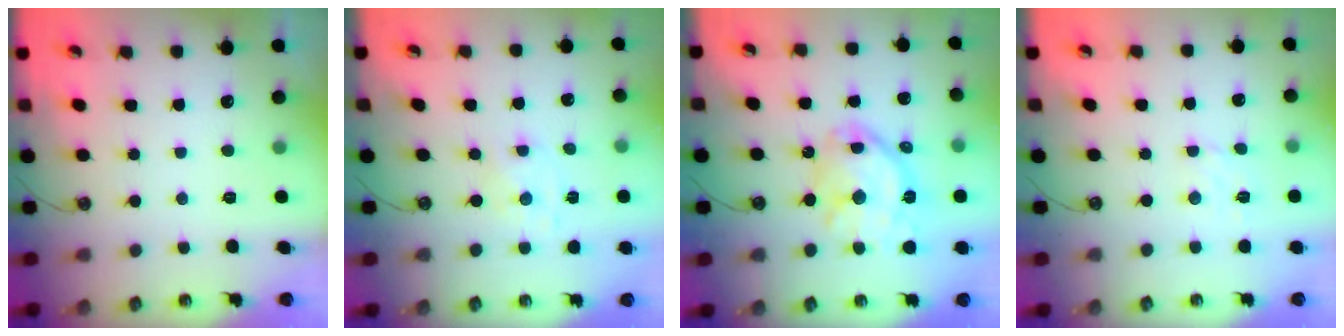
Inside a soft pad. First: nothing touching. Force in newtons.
{"total": 1.5, "press": 1.4, "slide": 0.3}
{"total": 16.6, "press": 16.6, "slide": 1.5}
{"total": 3.5, "press": 3.5, "slide": 0.5}